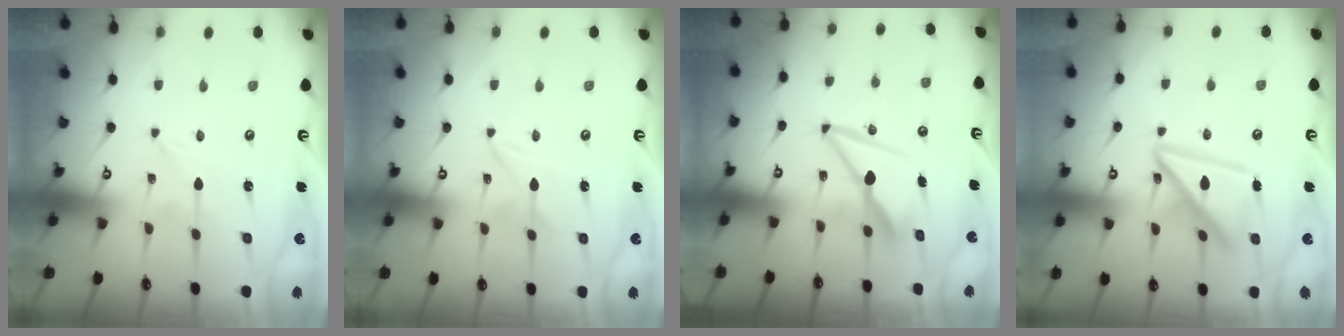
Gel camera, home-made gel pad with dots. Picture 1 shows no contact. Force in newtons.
{"total": 2.0, "press": 2.0, "slide": 0.3}
{"total": 8.1, "press": 8.0, "slide": 1.2}
{"total": 13.9, "press": 13.9, "slide": 1.5}